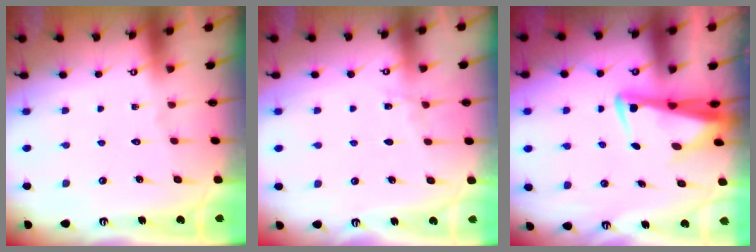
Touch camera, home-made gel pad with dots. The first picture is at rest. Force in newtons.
{"total": 3.2, "press": 3.2, "slide": 0.4}
{"total": 4.0, "press": 3.8, "slide": 1.1}